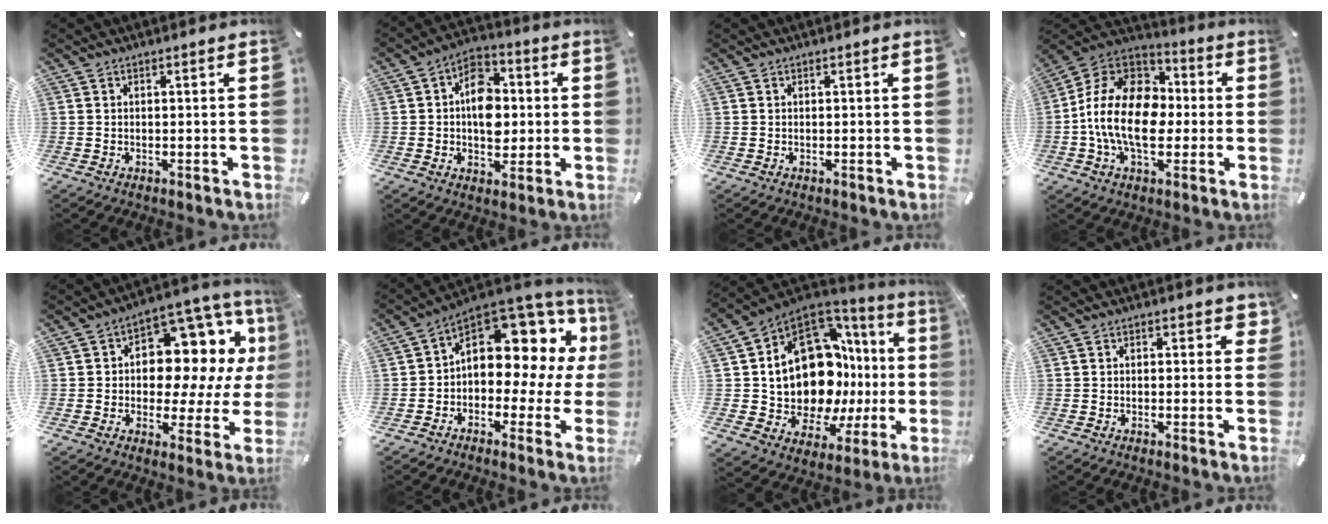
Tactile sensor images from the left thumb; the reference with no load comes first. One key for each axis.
{"total": 10.9, "fx": -0.1, "fy": 8.1, "fz": 7.4, "tx": -0.097, "ty": 0.014, "tz": 0.002}
{"total": 0.0}
{"total": 18.2, "fx": -3.6, "fy": 12.5, "fz": 12.8, "tx": -0.271, "ty": 0.022, "tz": -0.064}
{"total": 13.9, "fx": 3.8, "fy": 9.8, "fz": 9.1, "tx": -0.107, "ty": -0.048, "tz": 0.069}
{"total": 11.1, "fx": 5.0, "fy": 7.4, "fz": 6.6, "tx": -0.085, "ty": -0.066, "tz": 0.083}
{"total": 19.2, "fx": 2.0, "fy": 13.0, "fz": 14.0, "tx": -0.249, "ty": -0.065, "tz": 0.055}
{"total": 1.8, "fx": 0.4, "fy": 1.2, "fz": 1.2, "tx": -0.001, "ty": -0.003, "tz": -0.001}